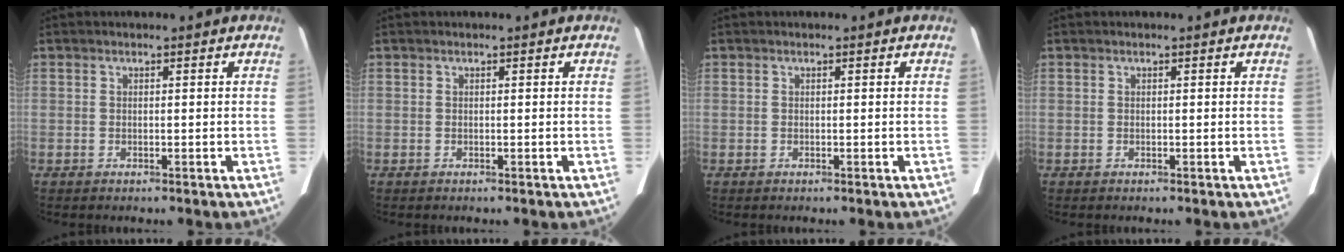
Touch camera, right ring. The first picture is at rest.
{"total": 0.0}
{"total": 0.0}
{"total": 0.0}